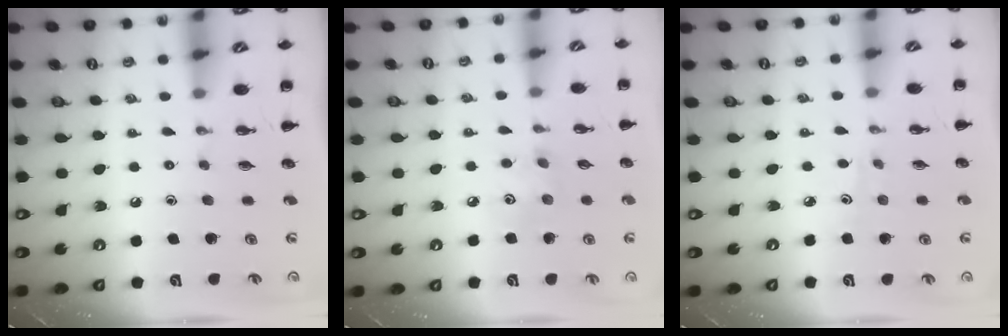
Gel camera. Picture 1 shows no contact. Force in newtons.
{"total": 3.7, "press": 3.6, "slide": 0.8}
{"total": 2.6, "press": 2.3, "slide": 1.1}